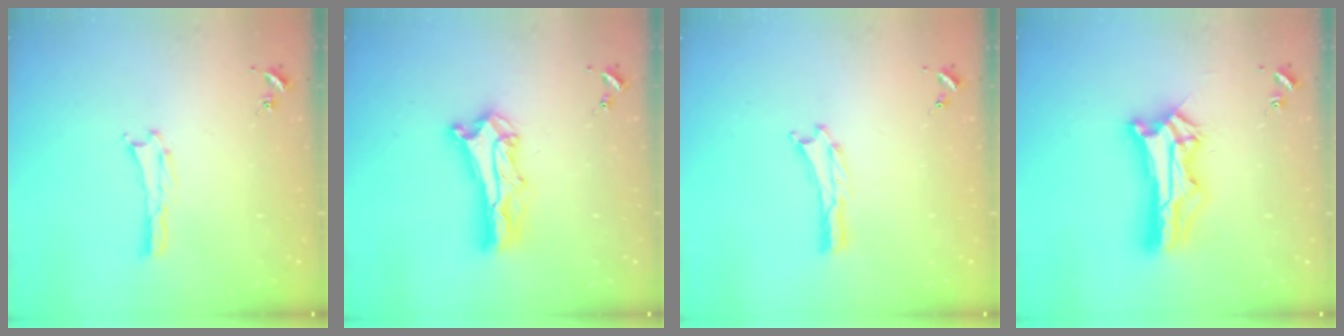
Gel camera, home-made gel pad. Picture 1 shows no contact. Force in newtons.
{"total": 9.6, "press": 9.6, "slide": 0.9}
{"total": 0.0}
{"total": 11.6, "press": 11.6, "slide": 1.0}